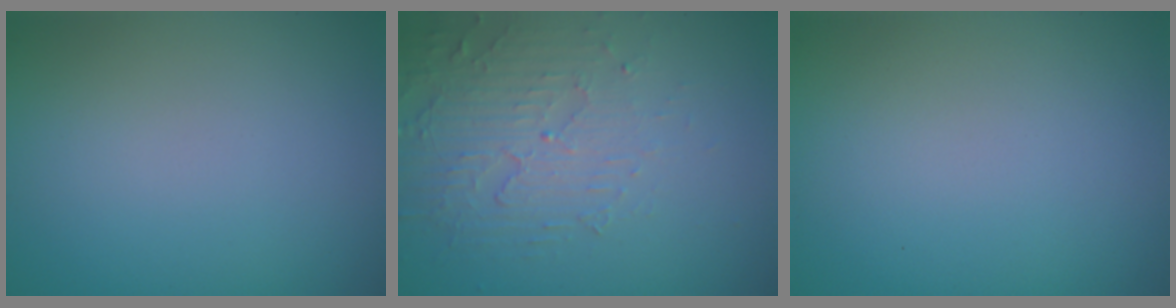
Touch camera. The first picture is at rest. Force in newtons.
{"total": 5.0, "press": 3.4, "slide": 3.7}
{"total": 0.0}